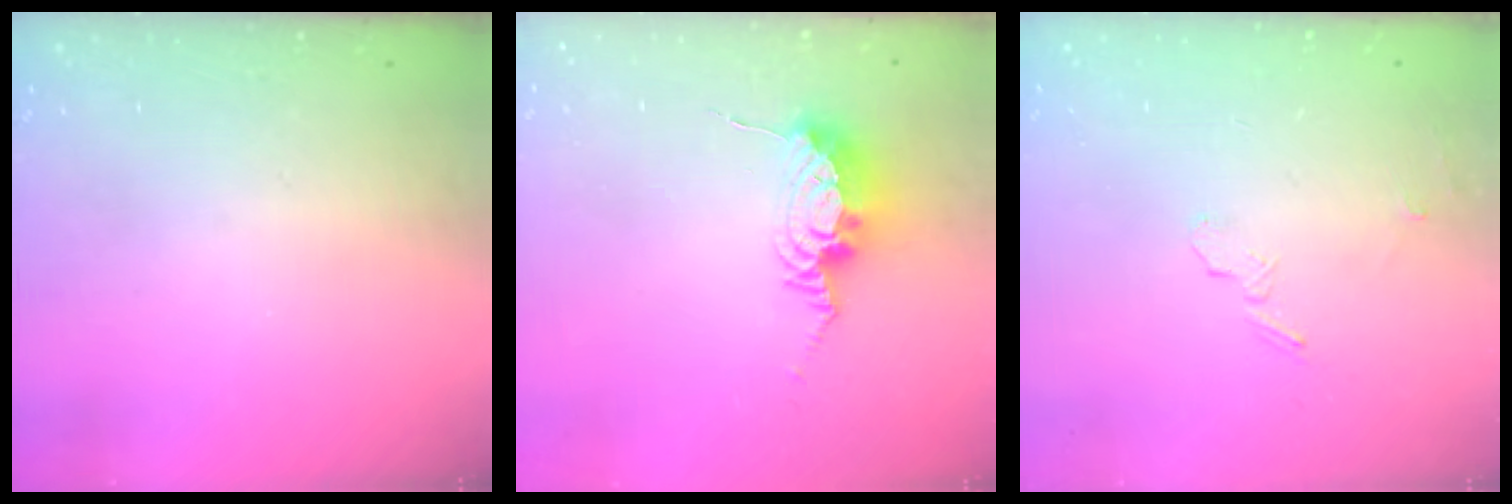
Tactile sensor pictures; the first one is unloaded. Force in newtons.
{"total": 8.6, "press": 8.6, "slide": 0.9}
{"total": 5.8, "press": 5.5, "slide": 1.7}